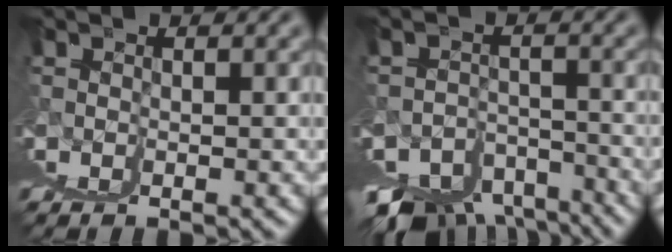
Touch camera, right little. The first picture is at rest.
{"total": 3.2, "force": [-0.9, -2.2, 2.0], "torque": [-0.001, 0.003, -0.003]}